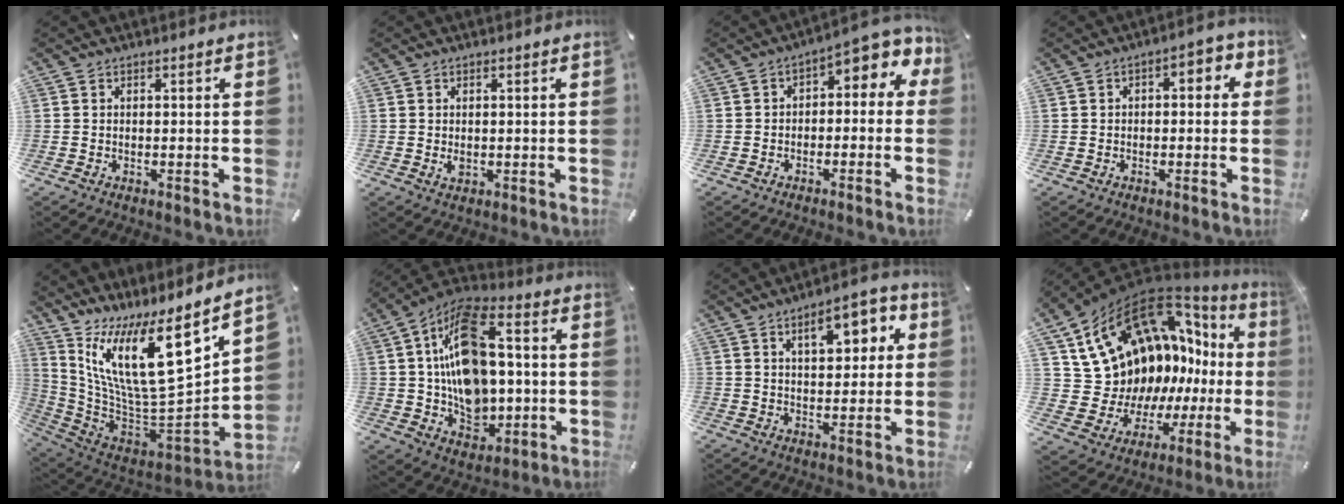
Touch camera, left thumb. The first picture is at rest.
{"total": 1.3, "force": [0.2, 0.9, 1.0], "torque": [-0.012, 0.000, 0.001]}
{"total": 4.3, "force": [-0.2, 2.9, 3.1], "torque": [-0.046, -0.005, -0.011]}
{"total": 3.7, "force": [-0.8, 2.2, 2.8], "torque": [-0.044, 0.016, -0.020]}
{"total": 21.1, "force": [8.7, 7.5, 17.6], "torque": [-0.298, -0.089, 0.145]}
{"total": 18.5, "force": [1.5, 13.3, 12.7], "torque": [-0.232, -0.003, 0.028]}
{"total": 9.8, "force": [3.8, 5.4, 7.2], "torque": [-0.093, -0.006, 0.057]}
{"total": 17.4, "force": [8.2, 12.5, 9.0], "torque": [-0.134, -0.090, 0.189]}